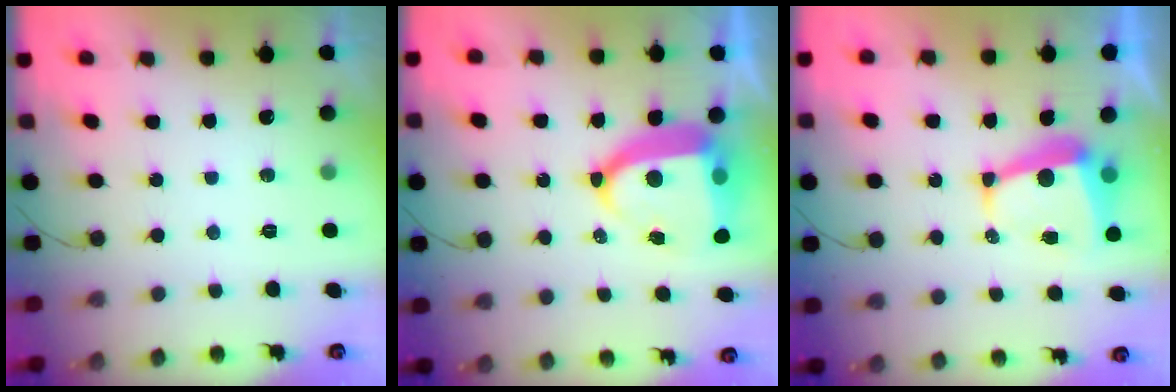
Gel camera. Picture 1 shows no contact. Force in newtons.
{"total": 13.2, "press": 13.1, "slide": 1.8}
{"total": 7.7, "press": 7.7, "slide": 1.0}